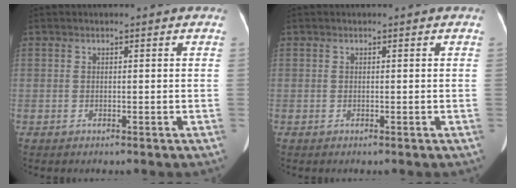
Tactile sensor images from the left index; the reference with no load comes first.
{"total": 0.0}